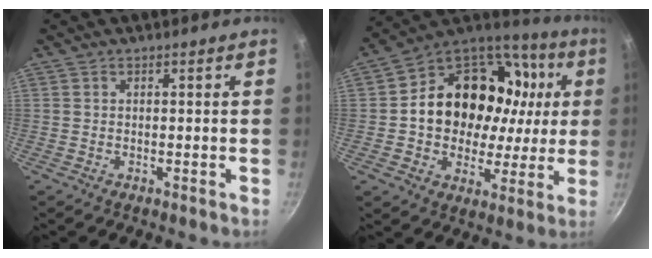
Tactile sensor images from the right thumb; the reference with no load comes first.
{"total": 25.5, "force": [4.3, 19.4, 16.1], "torque": [-0.228, 0.028, 0.076]}